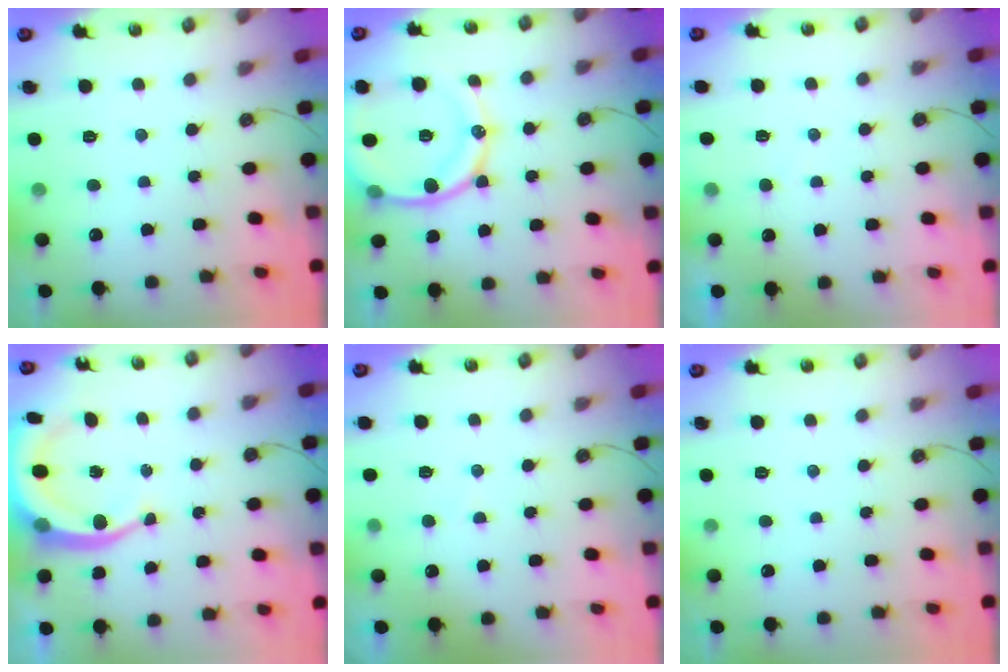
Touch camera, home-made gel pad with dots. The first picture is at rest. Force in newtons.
{"total": 16.5, "press": 16.4, "slide": 1.4}
{"total": 2.6, "press": 2.6, "slide": 0.3}
{"total": 10.2, "press": 10.1, "slide": 1.8}
{"total": 5.8, "press": 5.7, "slide": 0.6}
{"total": 0.0}